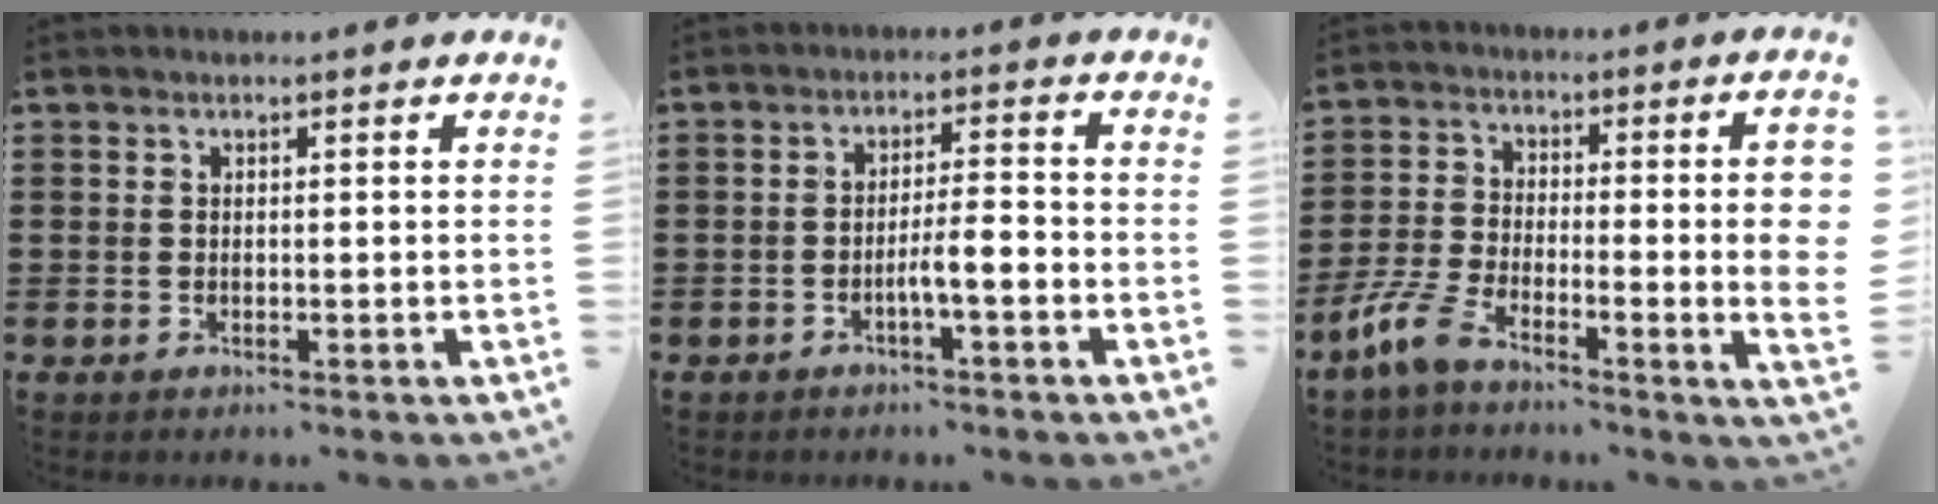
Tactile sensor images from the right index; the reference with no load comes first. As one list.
[{"total": 4.2, "force": [-1.9, 0.2, 3.7], "torque": [-0.072, -0.005, -0.036]}, {"total": 11.3, "force": [-3.6, 3.2, 10.2], "torque": [-0.206, 0.000, -0.070]}]